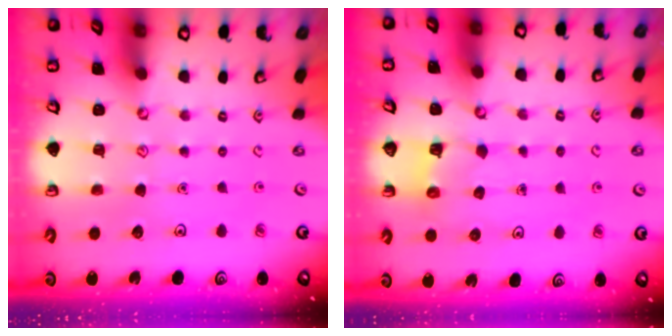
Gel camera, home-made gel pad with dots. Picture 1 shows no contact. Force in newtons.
{"total": 3.4, "press": 3.3, "slide": 0.6}